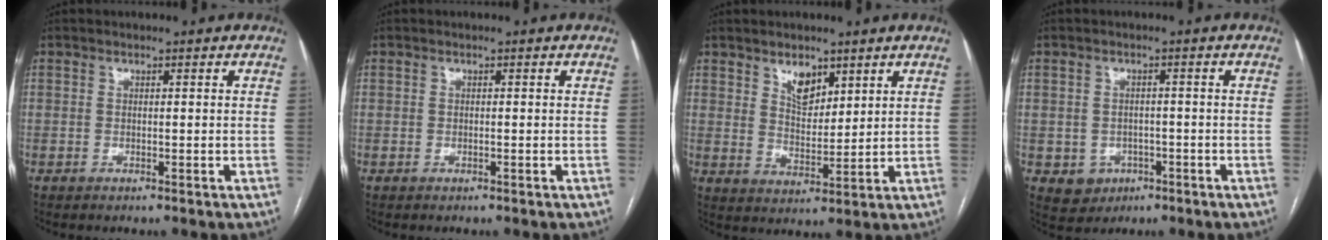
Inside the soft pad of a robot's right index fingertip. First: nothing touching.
{"total": 0.0}
{"total": 5.1, "force": [3.3, 2.6, 2.9], "torque": [-0.051, -0.005, 0.065]}
{"total": 4.1, "force": [-1.5, 3.7, 1.0], "torque": [-0.008, 0.005, -0.012]}